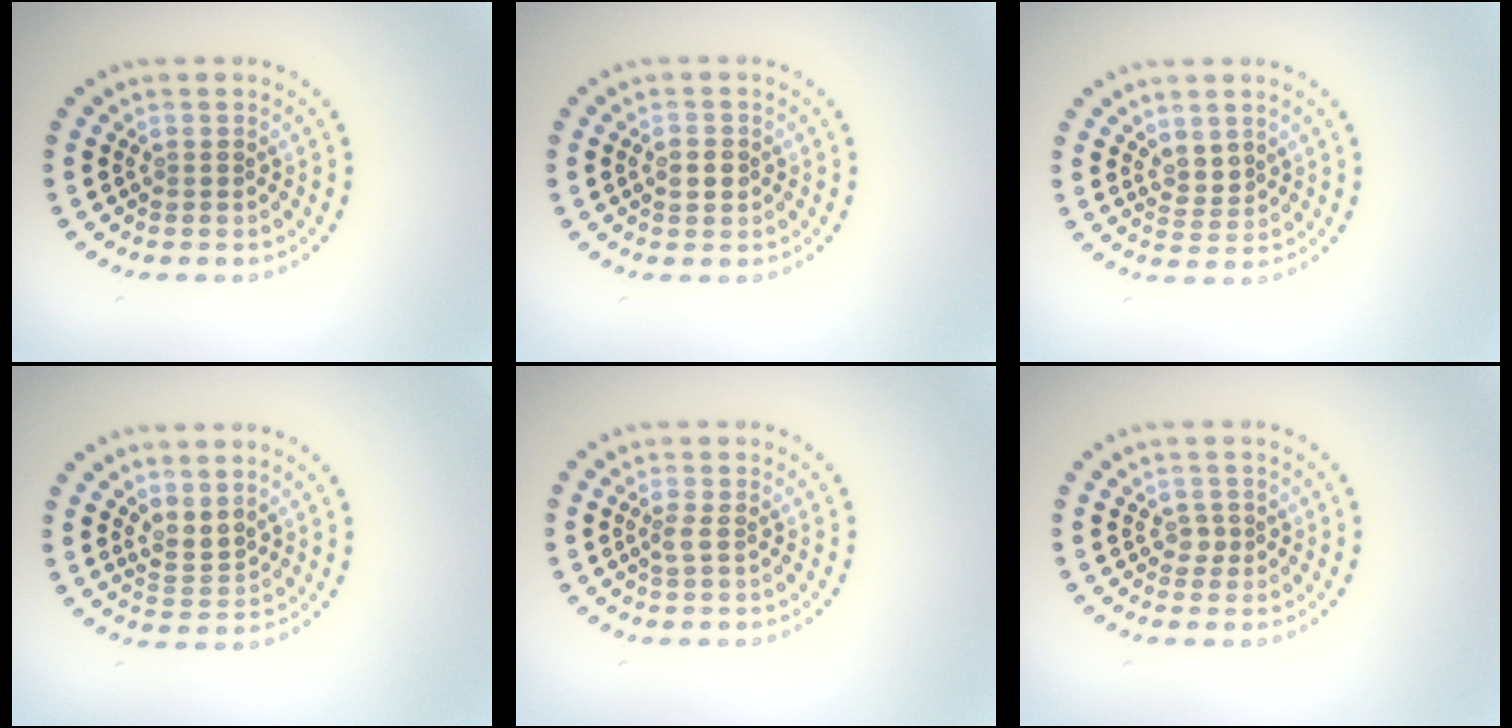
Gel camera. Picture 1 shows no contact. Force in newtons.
{"total": 1.5, "press": 1.5, "slide": 0.0}
{"total": 1.6, "press": 1.3, "slide": 0.9}
{"total": 2.1, "press": 1.5, "slide": 1.5}
{"total": 0.9, "press": 0.7, "slide": 0.5}
{"total": 0.9, "press": 0.6, "slide": 0.6}